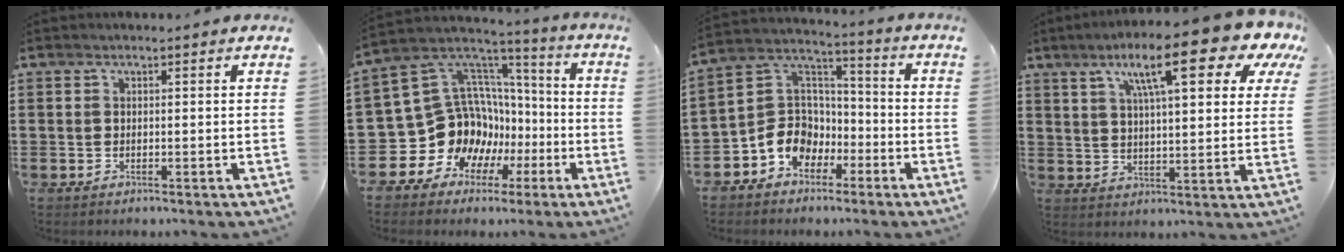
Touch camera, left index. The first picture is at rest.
{"total": 15.0, "force": [-2.9, 13.8, 5.1], "torque": [-0.156, -0.030, -0.021]}
{"total": 8.4, "force": [-3.9, 7.2, 2.0], "torque": [-0.076, 0.010, -0.077]}
{"total": 13.9, "force": [7.9, 2.4, 11.1], "torque": [-0.185, -0.027, 0.120]}